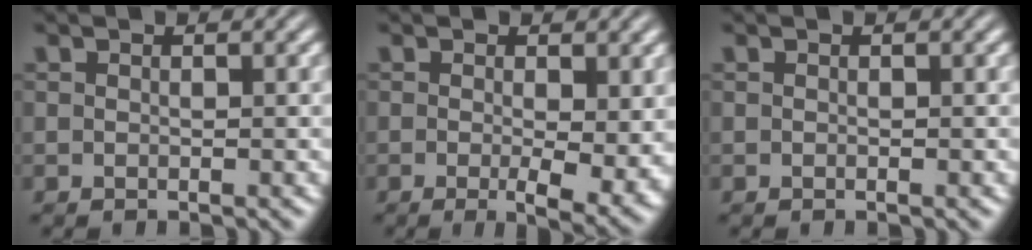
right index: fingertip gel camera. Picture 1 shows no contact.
{"total": 4.6, "force": [-1.3, 1.2, 4.2], "torque": [-0.060, -0.024, -0.013]}
{"total": 0.0}